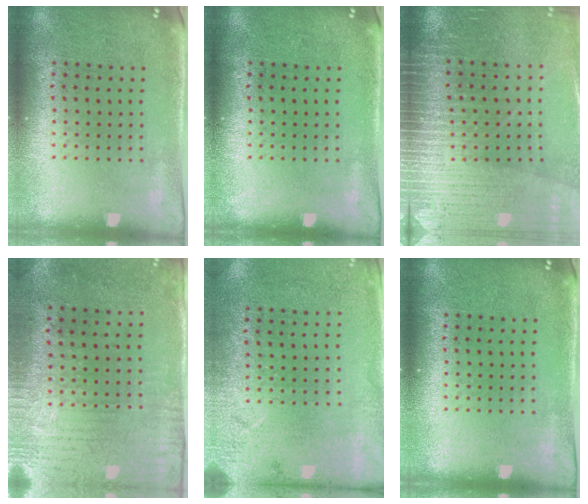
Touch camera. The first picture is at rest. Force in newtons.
{"total": 0.0}
{"total": 3.5, "press": 3.4, "slide": 0.3}
{"total": 3.1, "press": 2.4, "slide": 1.9}
{"total": 2.7, "press": 2.2, "slide": 1.6}
{"total": 0.0}